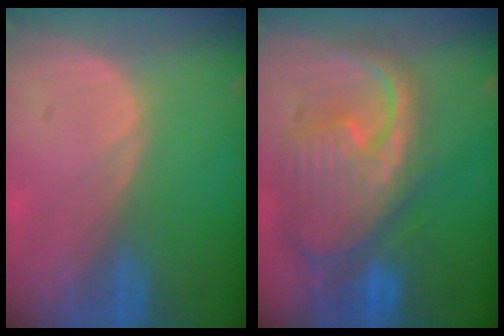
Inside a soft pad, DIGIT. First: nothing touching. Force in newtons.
{"total": 12.4, "press": 10.6, "slide": 6.5}